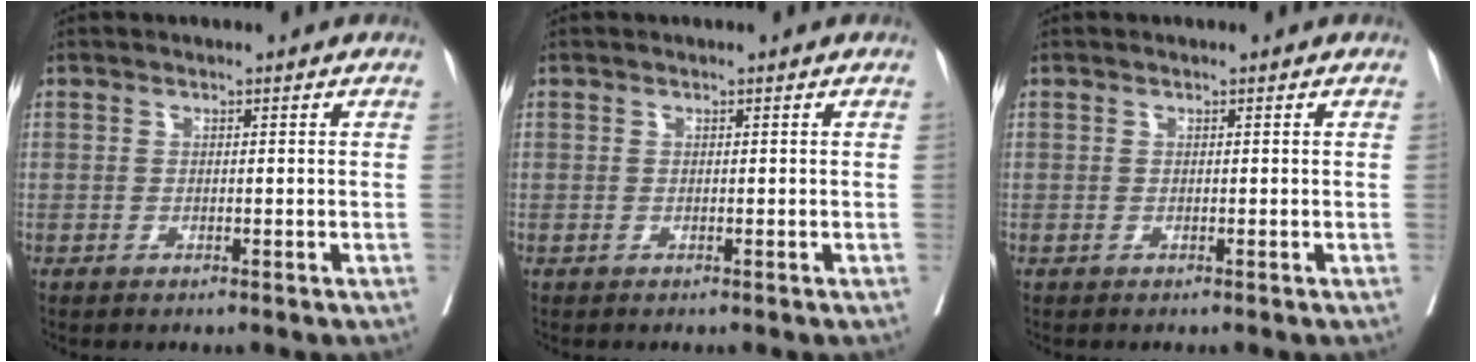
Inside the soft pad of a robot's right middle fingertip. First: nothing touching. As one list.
[{"total": 0.0}, {"total": 0.0}]